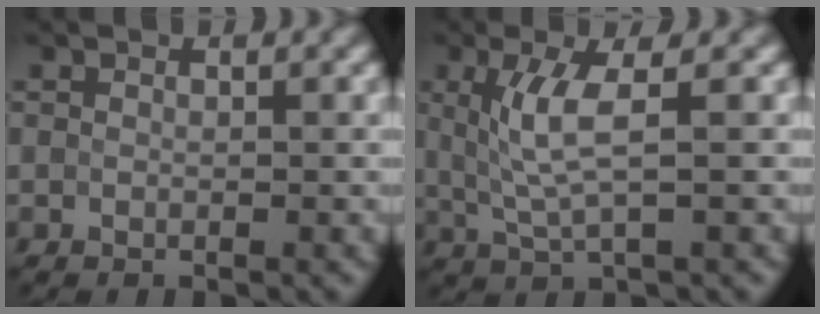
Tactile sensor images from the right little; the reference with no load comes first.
{"total": 4.0, "force": [0.8, 0.8, 3.9], "torque": [-0.086, -0.001, 0.019]}